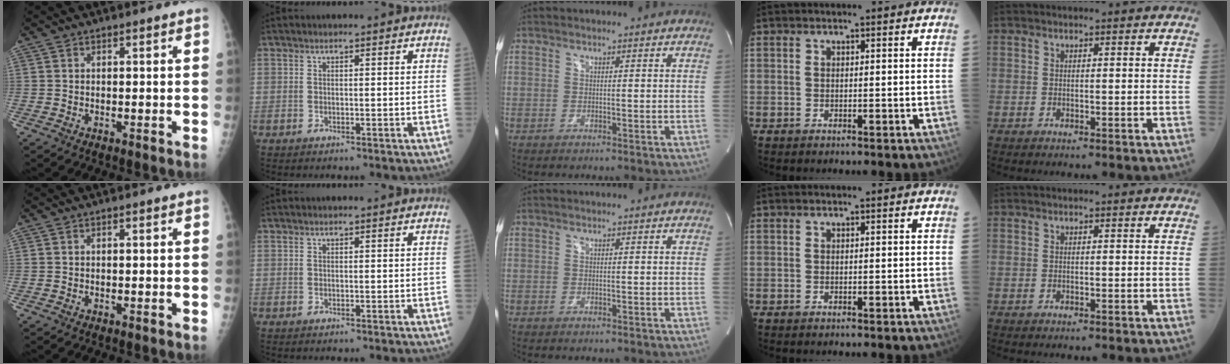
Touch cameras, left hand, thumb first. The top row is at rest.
{}